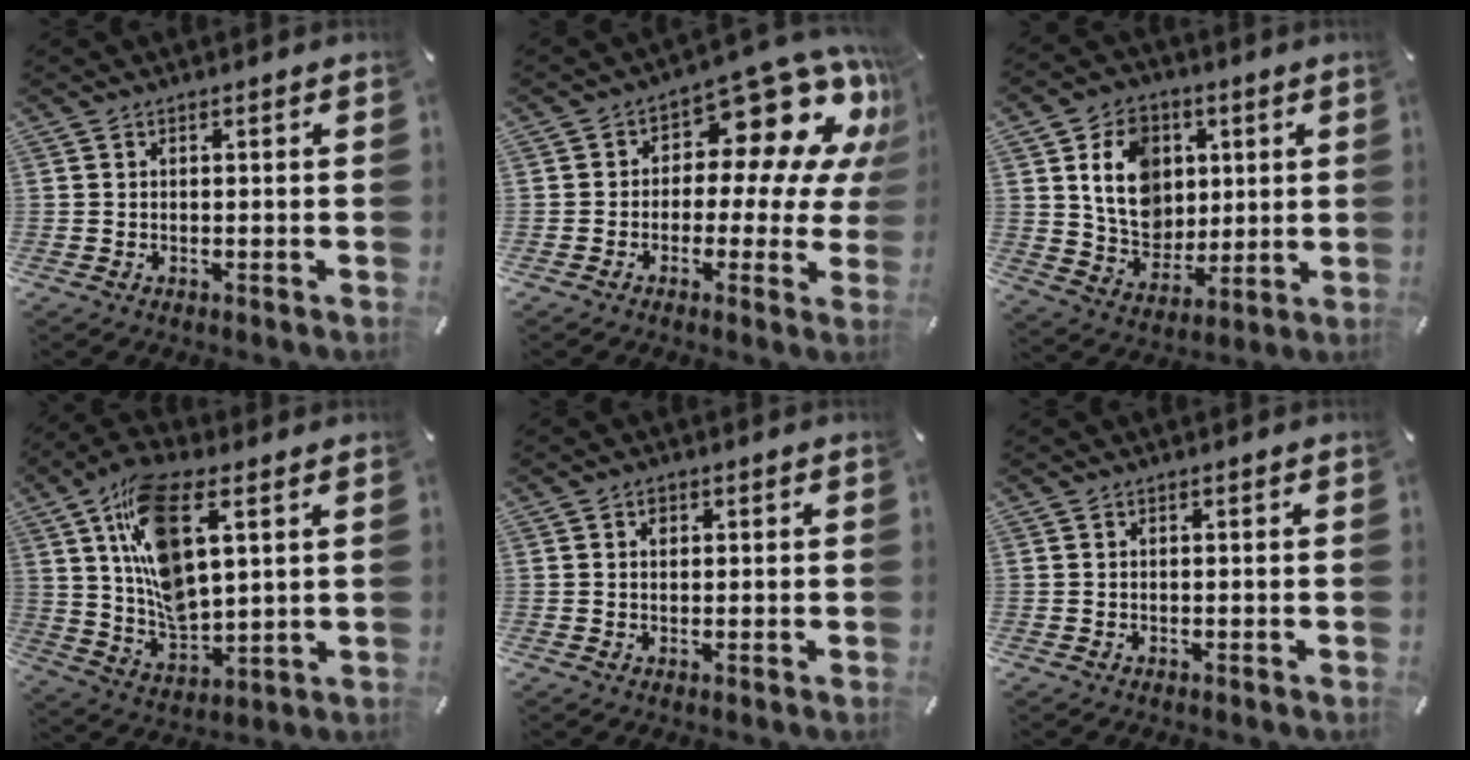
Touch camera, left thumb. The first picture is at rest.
{"total": 13.4, "force": [7.0, 7.3, 8.9], "torque": [-0.127, -0.060, 0.116]}
{"total": 14.2, "force": [3.5, 12.0, 6.7], "torque": [-0.108, 0.001, 0.072]}
{"total": 16.7, "force": [6.4, 8.0, 13.2], "torque": [-0.273, -0.016, 0.113]}
{"total": 1.5, "force": [0.4, 1.2, 0.7], "torque": [0.001, -0.001, 0.004]}
{"total": 0.0}